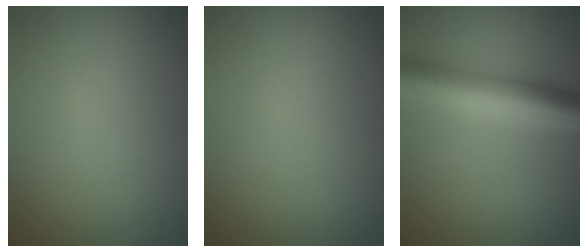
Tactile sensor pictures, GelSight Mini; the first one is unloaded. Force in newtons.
{"total": 0.0}
{"total": 7.7, "press": 7.6, "slide": 0.3}